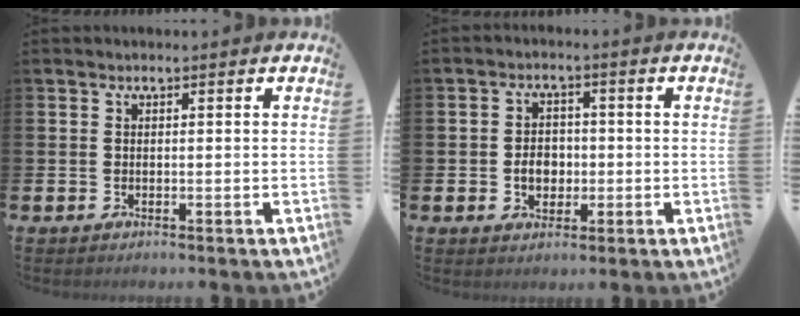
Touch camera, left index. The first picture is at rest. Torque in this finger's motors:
{"motor_torque": [0.17, 0.10, 0.07, 0.02]}